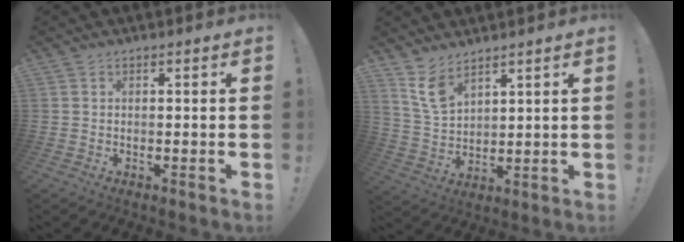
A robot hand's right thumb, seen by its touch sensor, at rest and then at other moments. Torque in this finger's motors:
{"motor_torque": [0.16, 0.25, 0.20, 0.02, 0.03]}